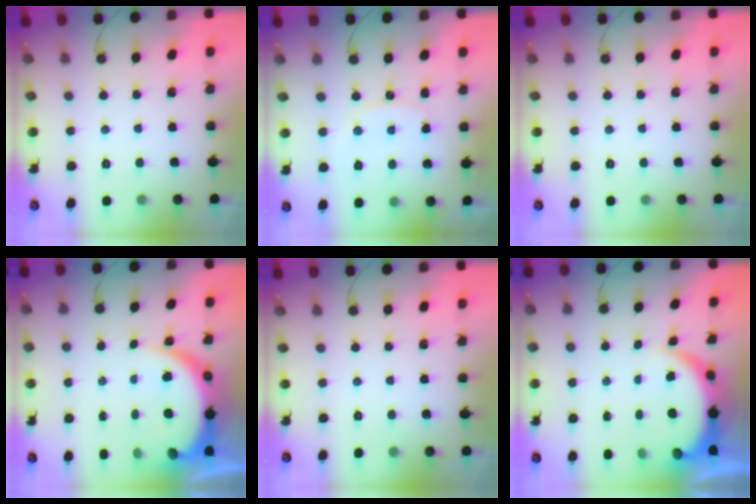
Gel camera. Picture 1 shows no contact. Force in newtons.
{"total": 9.9, "press": 9.9, "slide": 0.7}
{"total": 0.0}
{"total": 8.9, "press": 8.9, "slide": 1.1}
{"total": 0.0}
{"total": 5.4, "press": 5.4, "slide": 0.4}